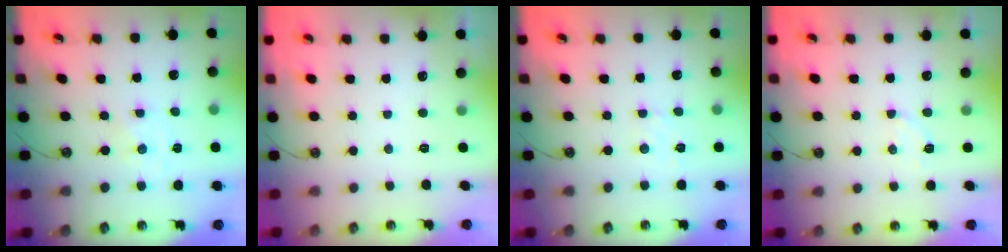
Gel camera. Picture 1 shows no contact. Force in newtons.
{"total": 0.0}
{"total": 2.6, "press": 2.6, "slide": 0.4}
{"total": 2.8, "press": 2.8, "slide": 0.5}